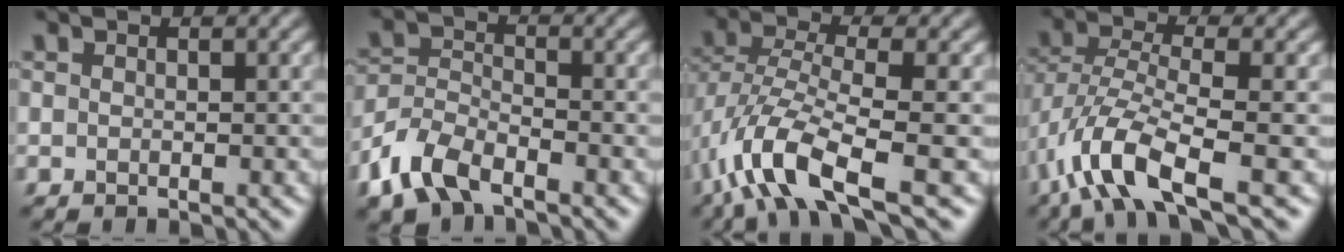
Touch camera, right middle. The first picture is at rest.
{"total": 4.9, "force": [-3.4, 2.4, 2.6], "torque": [-0.056, -0.004, -0.079]}
{"total": 8.1, "force": [-4.2, 2.5, 6.4], "torque": [-0.140, 0.001, -0.090]}
{"total": 7.3, "force": [-4.0, 2.3, 5.7], "torque": [-0.127, -0.003, -0.087]}